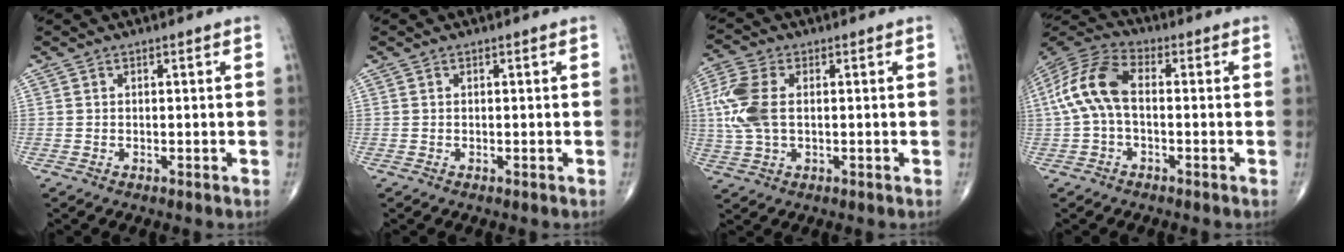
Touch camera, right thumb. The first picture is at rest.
{"total": 0.0}
{"total": 9.6, "force": [0.8, 5.6, 7.8], "torque": [-0.201, 0.010, 0.018]}
{"total": 11.6, "force": [0.1, 6.4, 9.7], "torque": [-0.207, 0.034, -0.007]}